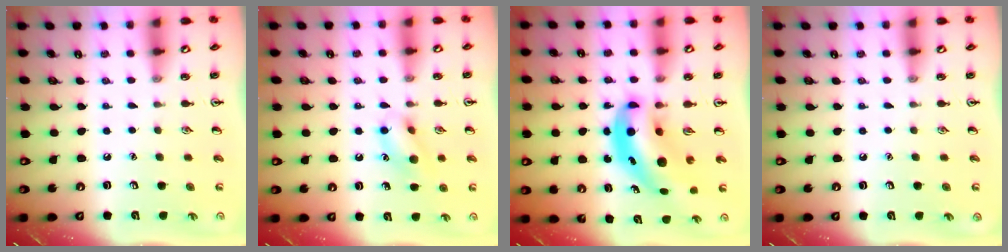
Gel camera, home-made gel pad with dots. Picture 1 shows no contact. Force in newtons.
{"total": 10.6, "press": 10.5, "slide": 1.1}
{"total": 8.0, "press": 7.6, "slide": 2.4}
{"total": 0.0}